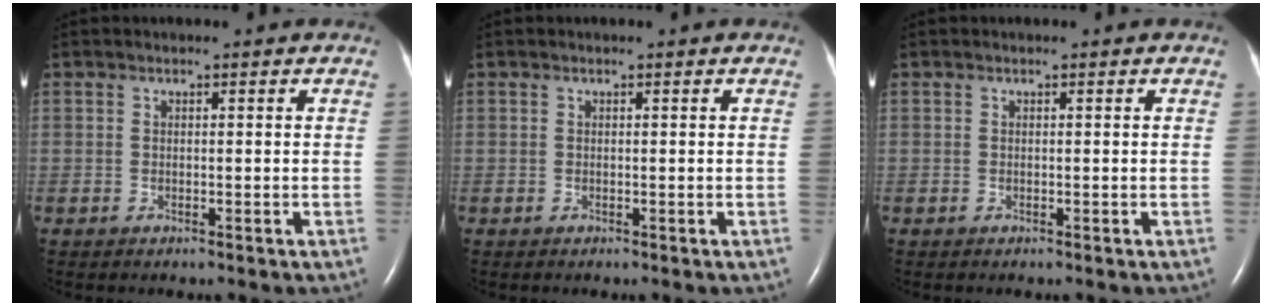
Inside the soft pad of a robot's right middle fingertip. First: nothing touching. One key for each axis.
{"total": 0.0}
{"total": 0.0}